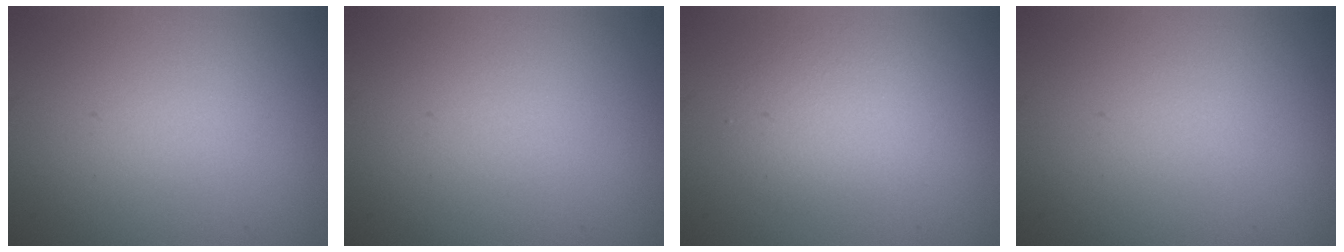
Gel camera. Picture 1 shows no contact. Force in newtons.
{"total": 0.0}
{"total": 2.9, "press": 2.9, "slide": 0.3}
{"total": 0.0}